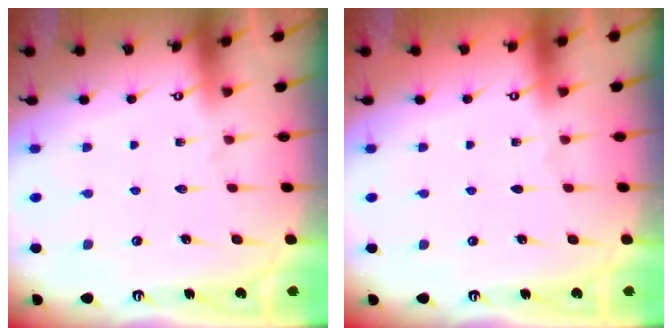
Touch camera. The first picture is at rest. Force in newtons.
{"total": 0.0}